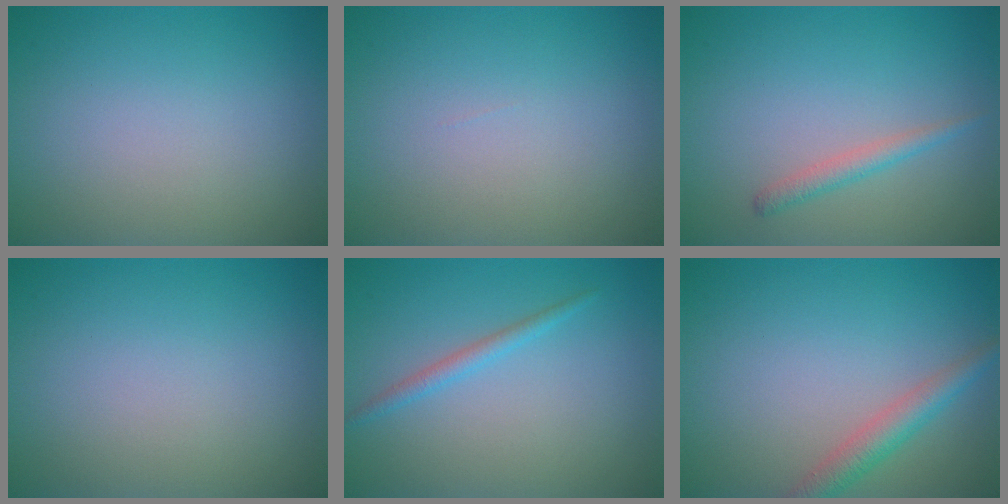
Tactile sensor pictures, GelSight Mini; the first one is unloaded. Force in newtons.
{"total": 0.0}
{"total": 1.5, "press": 1.5, "slide": 0.1}
{"total": 0.0}
{"total": 1.4, "press": 1.4, "slide": 0.1}
{"total": 2.8, "press": 2.8, "slide": 0.1}